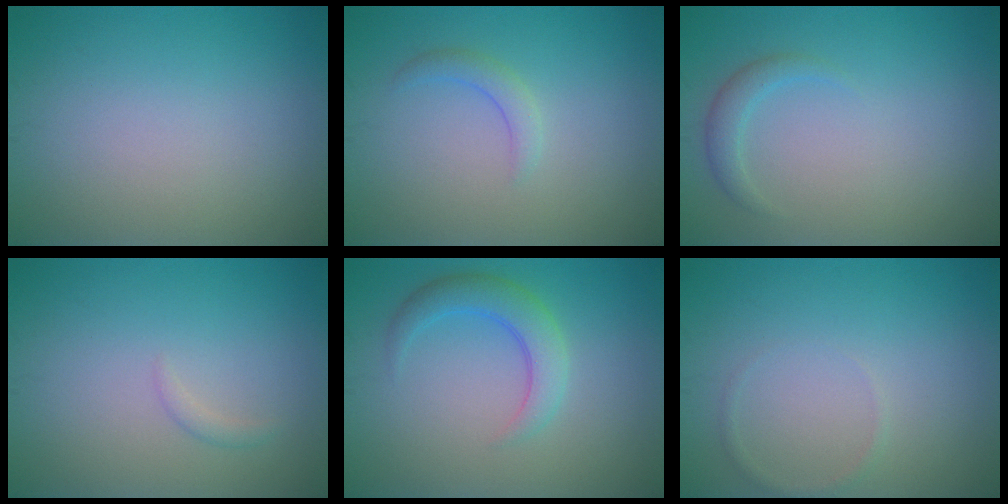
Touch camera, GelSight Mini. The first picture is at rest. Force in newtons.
{"total": 1.5, "press": 1.5, "slide": 0.2}
{"total": 1.5, "press": 1.5, "slide": 0.1}
{"total": 0.7, "press": 0.7, "slide": 0.1}
{"total": 3.4, "press": 3.4, "slide": 0.0}
{"total": 0.7, "press": 0.7, "slide": 0.0}